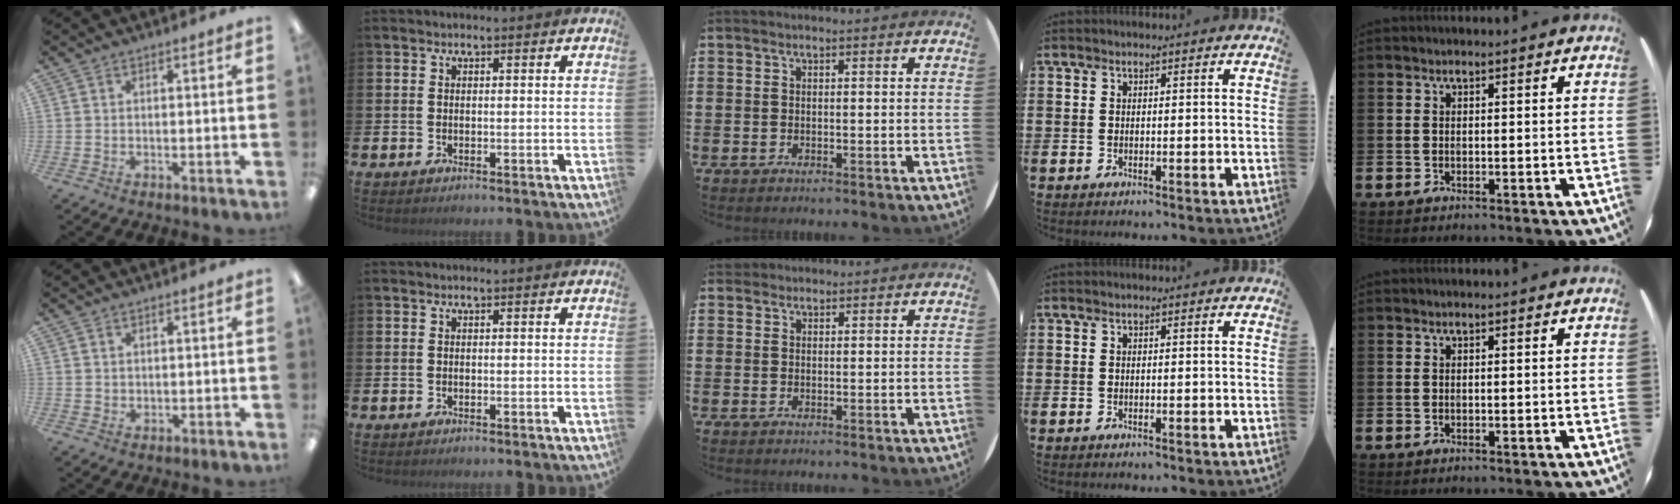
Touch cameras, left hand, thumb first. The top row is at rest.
{"thumb": {"total": 1.3, "force": [0.9, 0.9, 0.2], "torque": [-0.004, 0.001, 0.018]}, "middle": {"total": 0.8, "force": [0.7, 0.4, -0.1], "torque": [0.010, 0.000, 0.012]}}